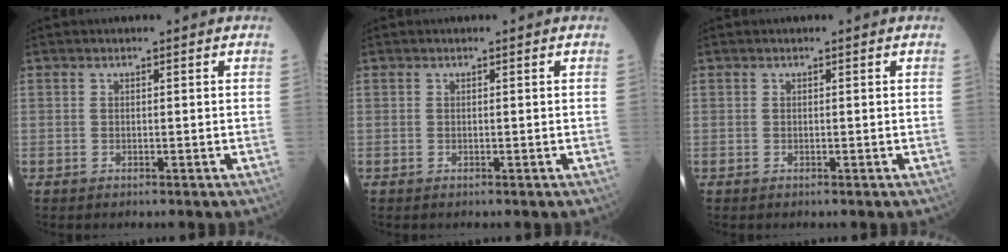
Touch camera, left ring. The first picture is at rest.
{"total": 0.0}
{"total": 0.0}